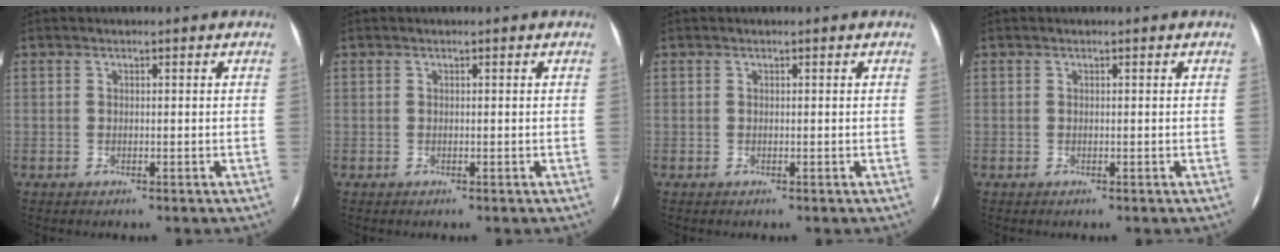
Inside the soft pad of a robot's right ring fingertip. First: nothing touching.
{"total": 0.0}
{"total": 0.0}
{"total": 0.0}